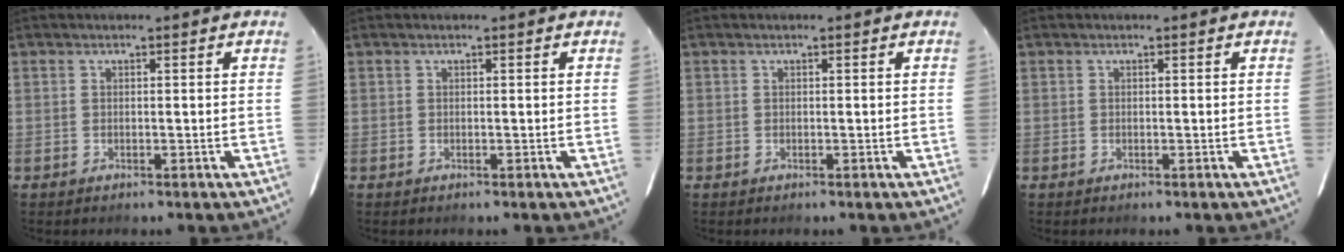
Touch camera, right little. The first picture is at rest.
{"total": 0.0}
{"total": 0.0}
{"total": 0.0}